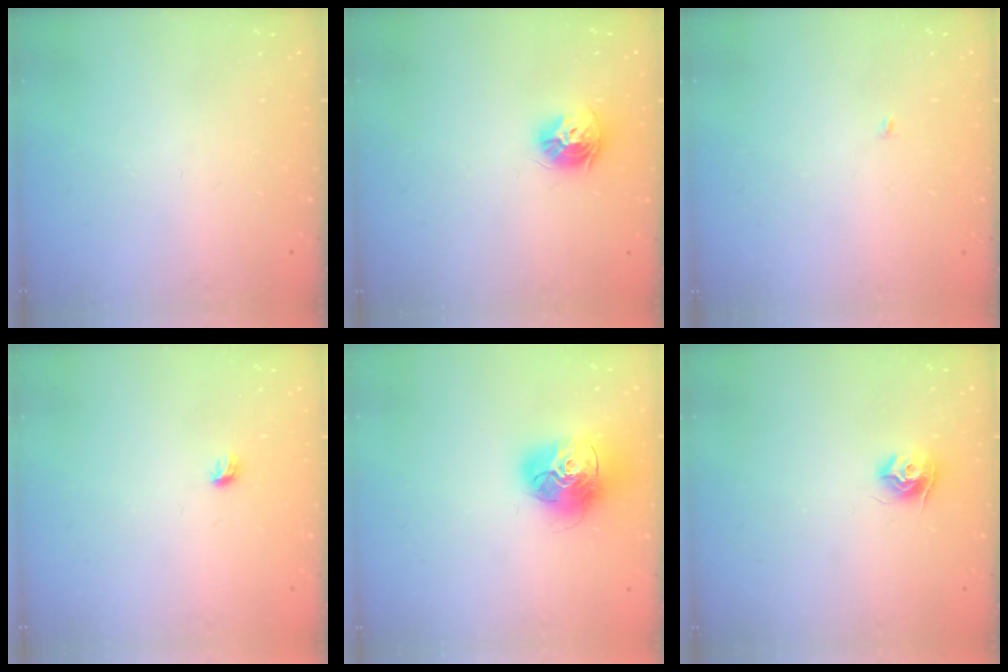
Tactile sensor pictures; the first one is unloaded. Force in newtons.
{"total": 9.6, "press": 9.6, "slide": 0.9}
{"total": 1.9, "press": 1.9, "slide": 0.2}
{"total": 3.7, "press": 3.6, "slide": 0.8}
{"total": 16.1, "press": 16.0, "slide": 1.6}
{"total": 8.8, "press": 8.8, "slide": 0.2}